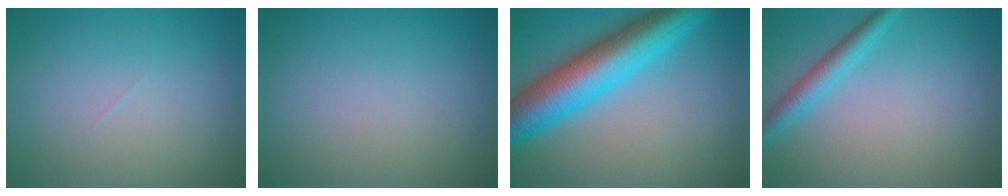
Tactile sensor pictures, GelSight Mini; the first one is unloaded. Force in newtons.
{"total": 0.0}
{"total": 10.1, "press": 10.1, "slide": 0.2}
{"total": 2.6, "press": 2.6, "slide": 0.1}